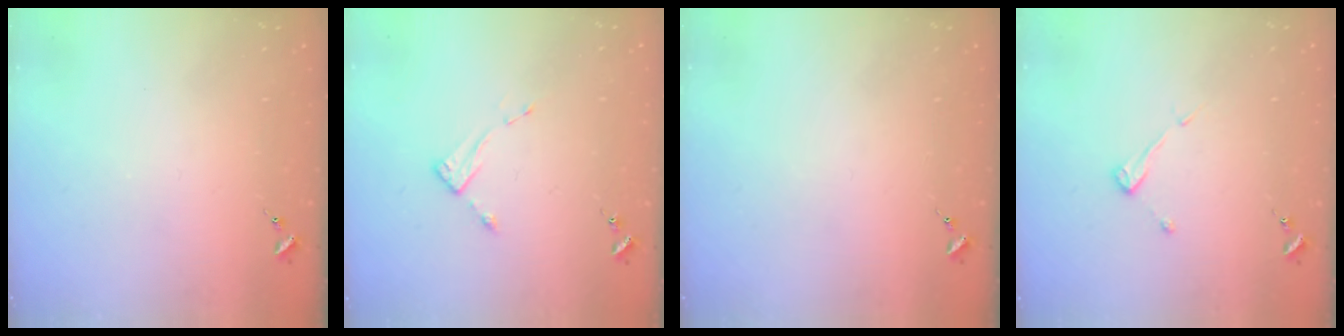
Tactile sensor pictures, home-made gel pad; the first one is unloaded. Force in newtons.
{"total": 2.6, "press": 2.6, "slide": 0.3}
{"total": 0.0}
{"total": 3.8, "press": 3.8, "slide": 0.3}